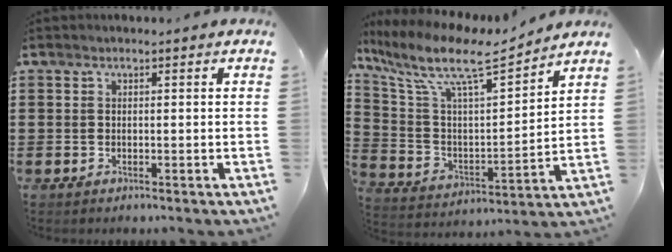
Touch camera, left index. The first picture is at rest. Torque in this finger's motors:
{"motor_torque": [1.72, -0.41, 0.27, 0.21]}